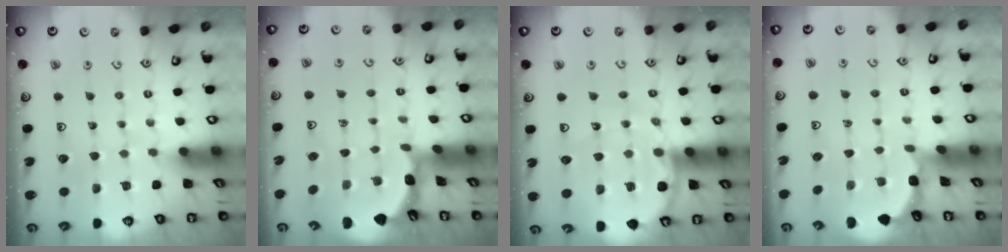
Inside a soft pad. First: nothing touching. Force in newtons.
{"total": 1.7, "press": 1.7, "slide": 0.1}
{"total": 10.7, "press": 10.6, "slide": 1.4}
{"total": 1.6, "press": 1.5, "slide": 0.1}